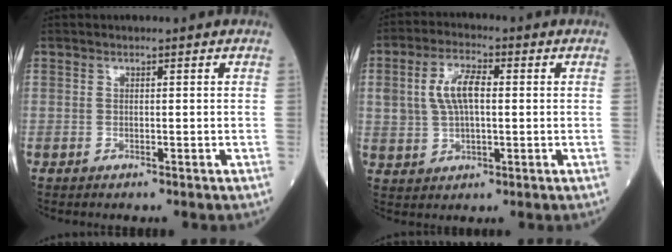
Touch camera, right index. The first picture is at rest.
{"total": 7.3, "force": [1.1, 3.4, 6.3], "torque": [-0.133, 0.015, 0.024]}